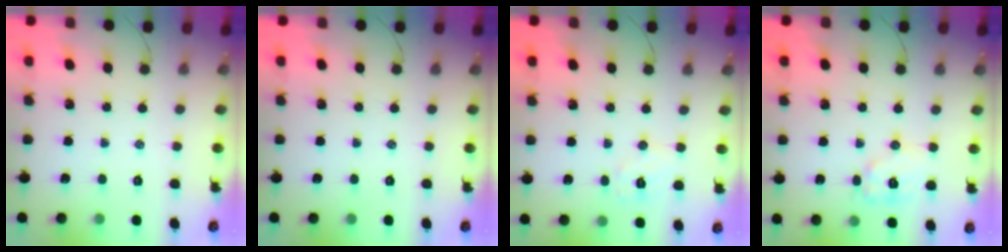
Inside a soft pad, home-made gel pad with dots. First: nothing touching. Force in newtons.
{"total": 0.0}
{"total": 6.5, "press": 6.4, "slide": 1.2}
{"total": 9.1, "press": 9.1, "slide": 0.2}